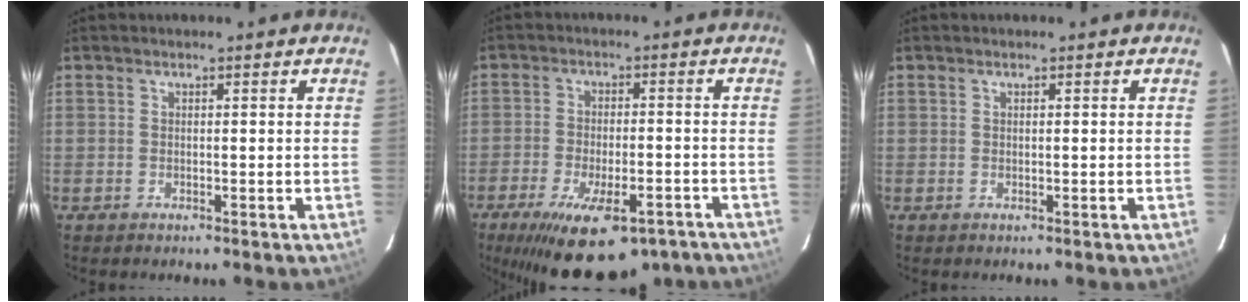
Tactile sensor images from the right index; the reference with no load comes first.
{"total": 20.2, "force": [-13.8, 7.9, 12.5], "torque": [-0.238, -0.039, -0.197]}
{"total": 0.0}